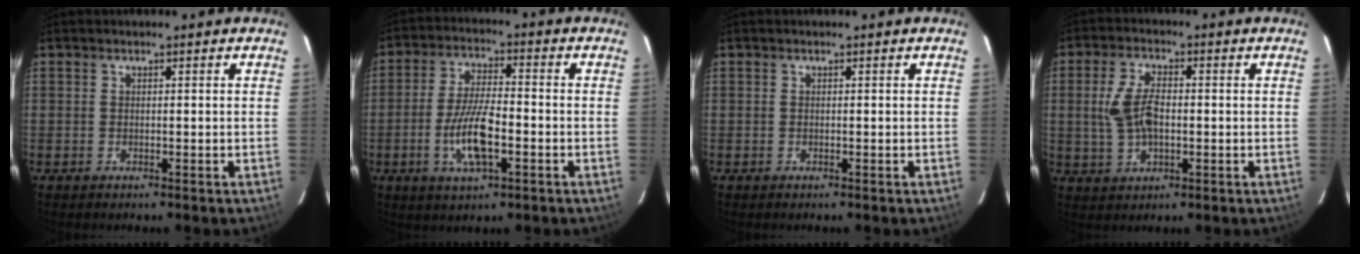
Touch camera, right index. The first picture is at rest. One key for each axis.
{"total": 9.8, "fx": -3.2, "fy": 3.0, "fz": 8.8, "tx": -0.177, "ty": -0.005, "tz": -0.059}
{"total": 0.0}
{"total": 7.9, "fx": 0.0, "fy": 4.2, "fz": 6.6, "tx": -0.136, "ty": 0.004, "tz": 0.005}